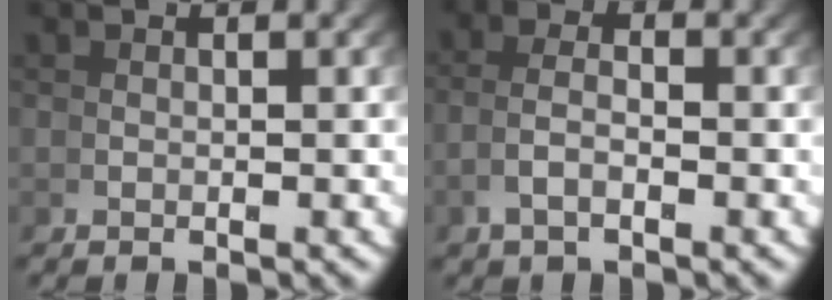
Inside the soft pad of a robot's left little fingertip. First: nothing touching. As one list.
[{"total": 2.1, "force": [-0.6, 0.8, 1.8], "torque": [-0.043, -0.011, -0.005]}]